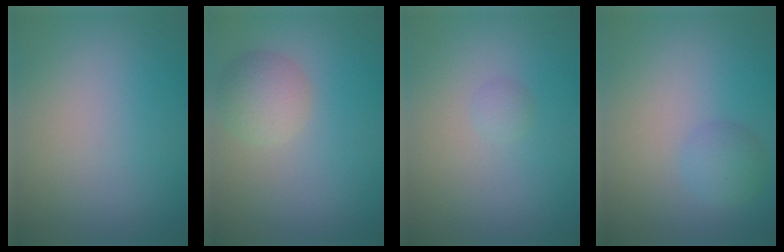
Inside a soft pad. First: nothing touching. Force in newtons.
{"total": 3.0, "press": 3.0, "slide": 0.1}
{"total": 0.8, "press": 0.8, "slide": 0.1}
{"total": 2.0, "press": 2.0, "slide": 0.1}